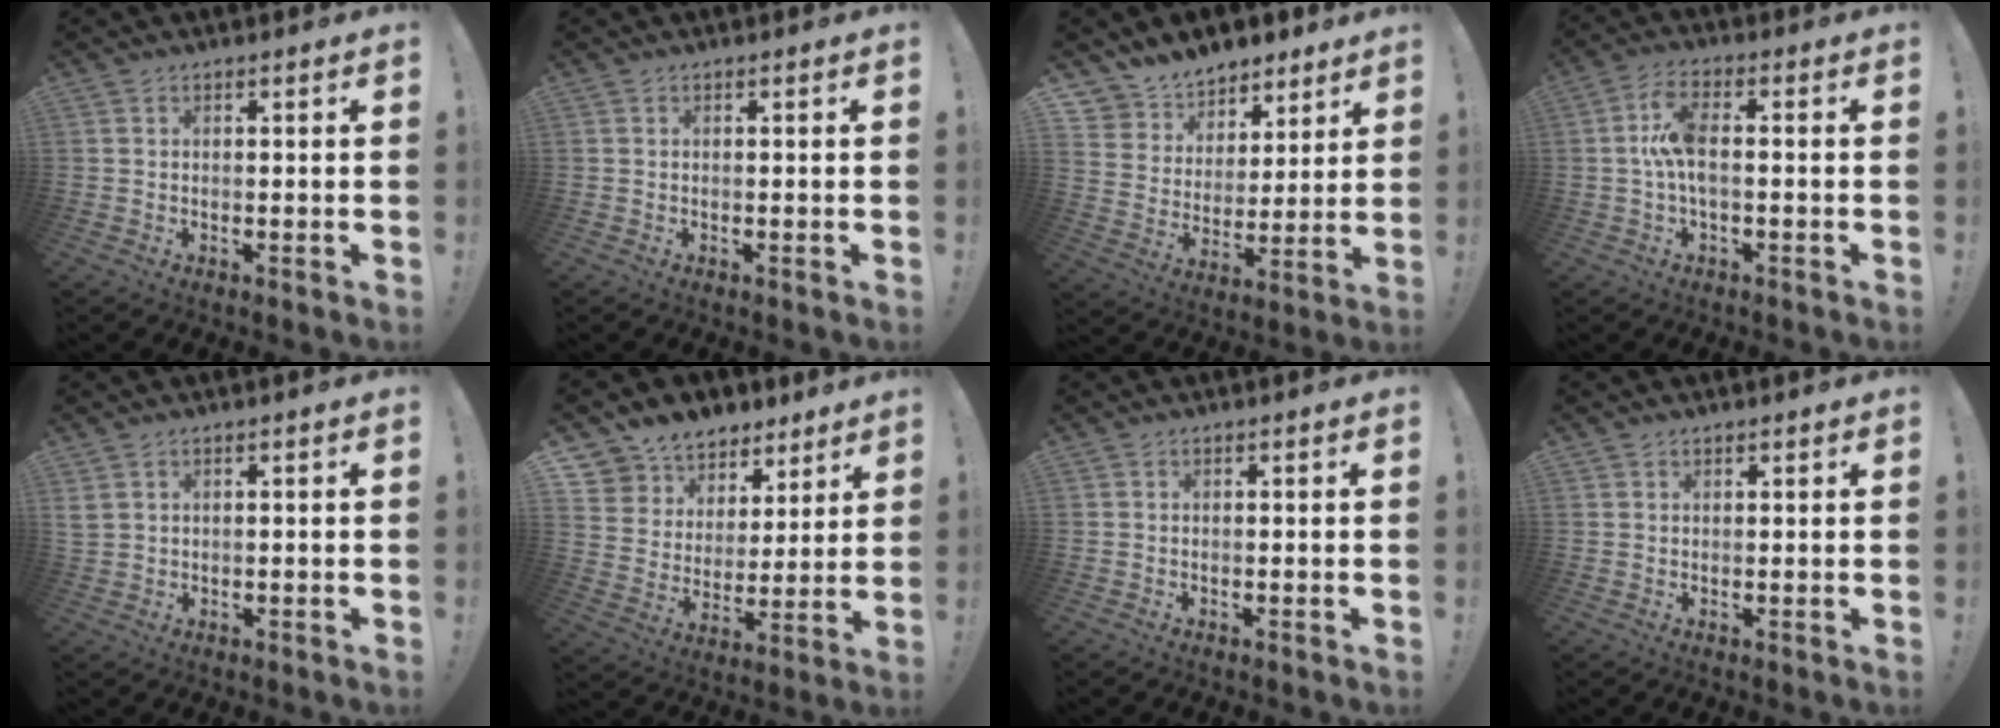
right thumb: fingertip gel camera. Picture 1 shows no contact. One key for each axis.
{"total": 0.0}
{"total": 9.0, "fx": 7.5, "fy": 4.9, "fz": -0.2, "tx": -0.011, "ty": -0.073, "tz": 0.146}
{"total": 8.4, "fx": 0.0, "fy": 3.0, "fz": 7.9, "tx": -0.155, "ty": 0.001, "tz": 0.002}
{"total": 2.2, "fx": 1.1, "fy": 1.6, "fz": 1.0, "tx": -0.021, "ty": 0.003, "tz": 0.023}
{"total": 8.5, "fx": 5.8, "fy": 6.1, "fz": 0.6, "tx": -0.019, "ty": -0.058, "tz": 0.115}
{"total": 0.0}
{"total": 0.8, "fx": 0.6, "fy": 0.4, "fz": 0.0, "tx": 0.002, "ty": -0.002, "tz": 0.013}